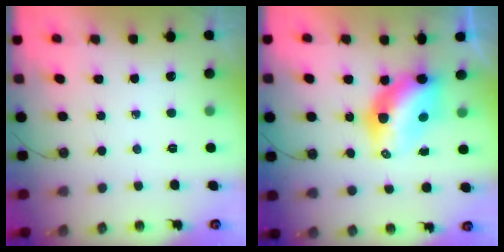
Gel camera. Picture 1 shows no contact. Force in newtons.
{"total": 9.4, "press": 9.3, "slide": 0.9}